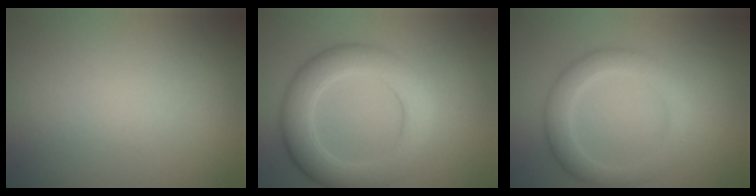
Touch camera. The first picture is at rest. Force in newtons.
{"total": 5.8, "press": 5.8, "slide": 0.3}
{"total": 3.4, "press": 3.4, "slide": 0.1}